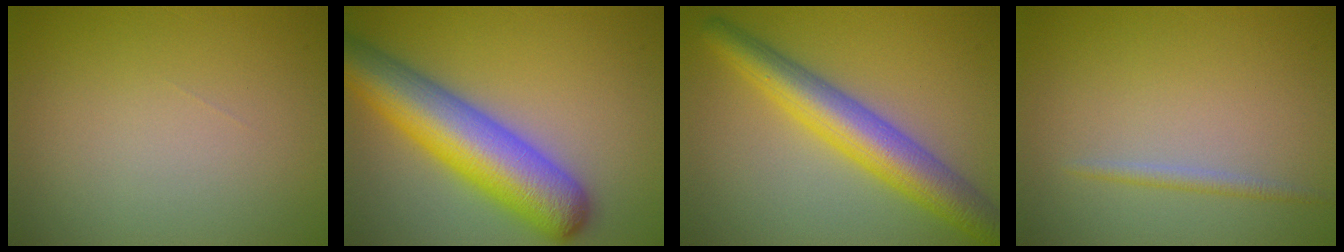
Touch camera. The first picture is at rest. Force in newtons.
{"total": 9.5, "press": 9.5, "slide": 0.4}
{"total": 6.6, "press": 6.6, "slide": 0.0}
{"total": 1.1, "press": 1.1, "slide": 0.1}